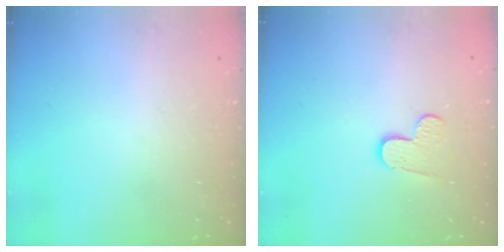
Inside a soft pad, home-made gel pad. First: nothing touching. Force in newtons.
{"total": 4.8, "press": 4.8, "slide": 0.5}